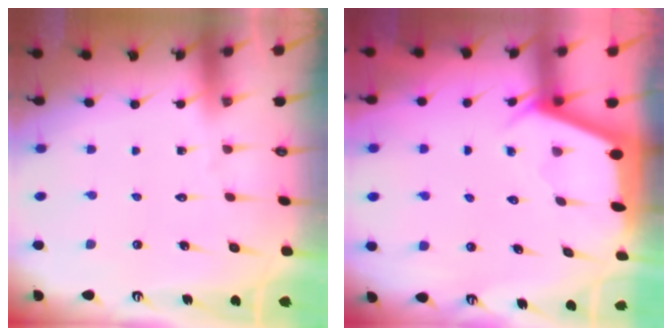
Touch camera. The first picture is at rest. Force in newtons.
{"total": 2.2, "press": 2.2, "slide": 0.3}